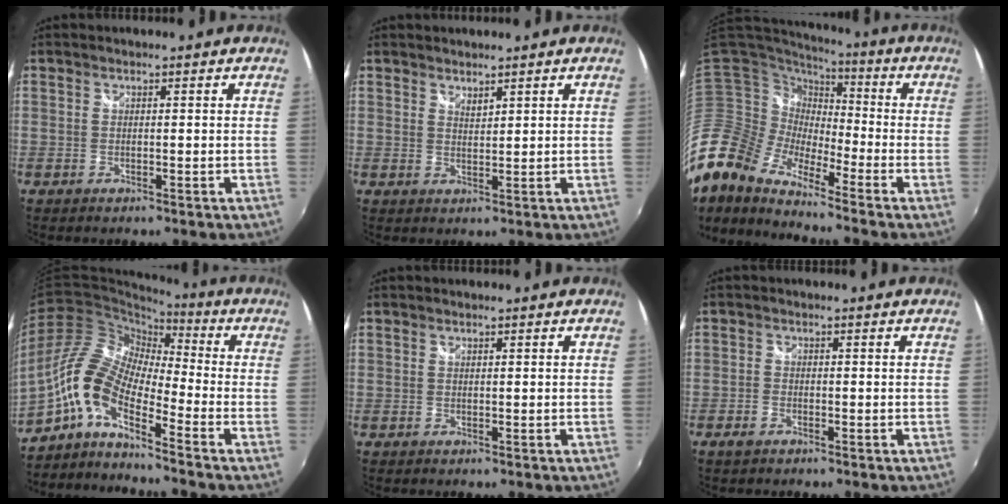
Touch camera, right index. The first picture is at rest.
{"total": 1.8, "force": [1.6, 0.5, 0.6], "torque": [-0.007, 0.001, 0.029]}
{"total": 14.7, "force": [-11.5, 4.8, 7.8], "torque": [-0.138, -0.017, -0.239]}
{"total": 11.5, "force": [-5.9, 3.9, 9.0], "torque": [-0.175, 0.011, -0.138]}
{"total": 0.0}
{"total": 1.9, "force": [-1.4, 1.0, 0.8], "torque": [-0.023, -0.002, -0.030]}